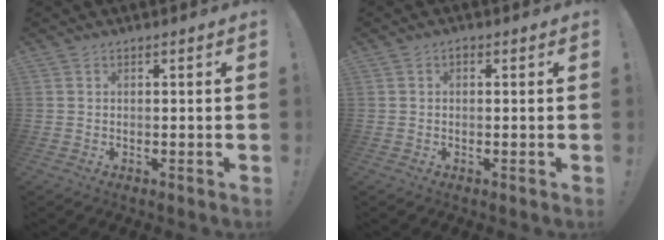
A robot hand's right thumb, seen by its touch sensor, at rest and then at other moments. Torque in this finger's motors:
{"motor_torque": [0.17, 0.48, 0.16, -0.06, -0.02]}